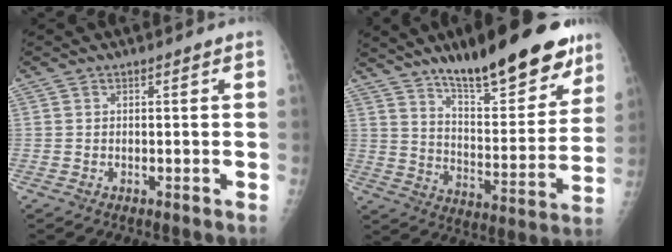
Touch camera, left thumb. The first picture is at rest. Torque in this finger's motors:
{"motor_torque": [0.60, 0.95, 1.56, -1.23, 0.08]}